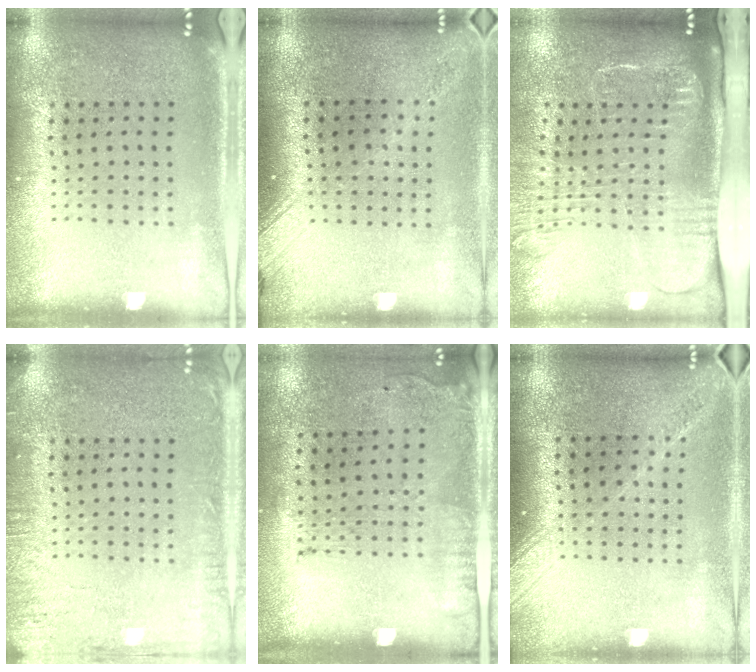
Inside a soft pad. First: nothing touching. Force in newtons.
{"total": 1.8, "press": 1.4, "slide": 1.2}
{"total": 2.7, "press": 2.1, "slide": 1.7}
{"total": 2.9, "press": 2.8, "slide": 0.4}
{"total": 1.7, "press": 1.1, "slide": 1.3}
{"total": 1.7, "press": 1.3, "slide": 1.1}